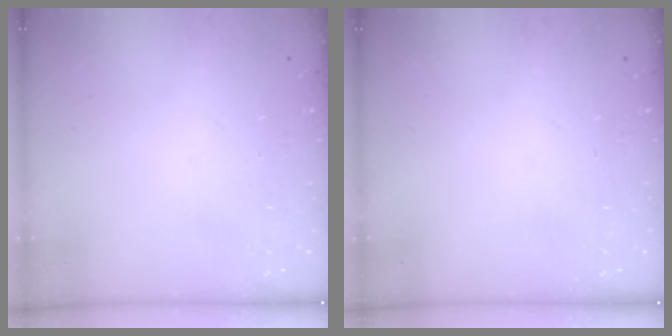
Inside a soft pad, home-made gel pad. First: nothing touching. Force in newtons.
{"total": 0.0}